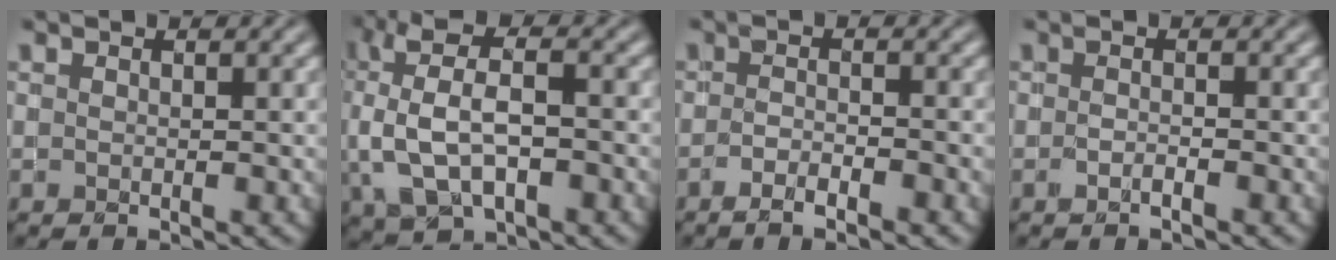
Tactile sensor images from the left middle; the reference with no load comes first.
{"total": 7.4, "force": [0.3, 4.3, 6.1], "torque": [-0.123, 0.011, 0.001]}
{"total": 2.8, "force": [-1.8, 0.6, 2.0], "torque": [-0.037, 0.004, -0.033]}
{"total": 0.7, "force": [-0.5, 0.2, 0.4], "torque": [-0.008, 0.000, -0.009]}